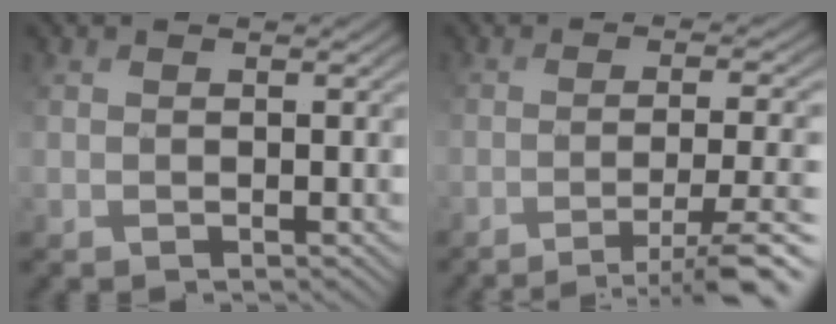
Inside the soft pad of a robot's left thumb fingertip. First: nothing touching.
{"total": 9.5, "force": [-5.5, 1.9, 7.6], "torque": [-0.108, 0.002, -0.084]}